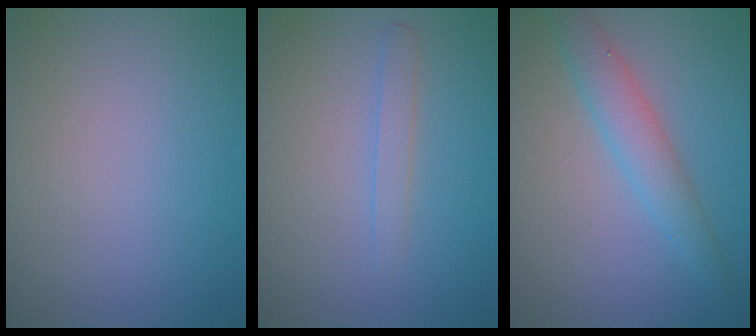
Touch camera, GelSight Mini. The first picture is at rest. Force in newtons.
{"total": 1.3, "press": 1.3, "slide": 0.1}
{"total": 3.4, "press": 3.4, "slide": 0.1}